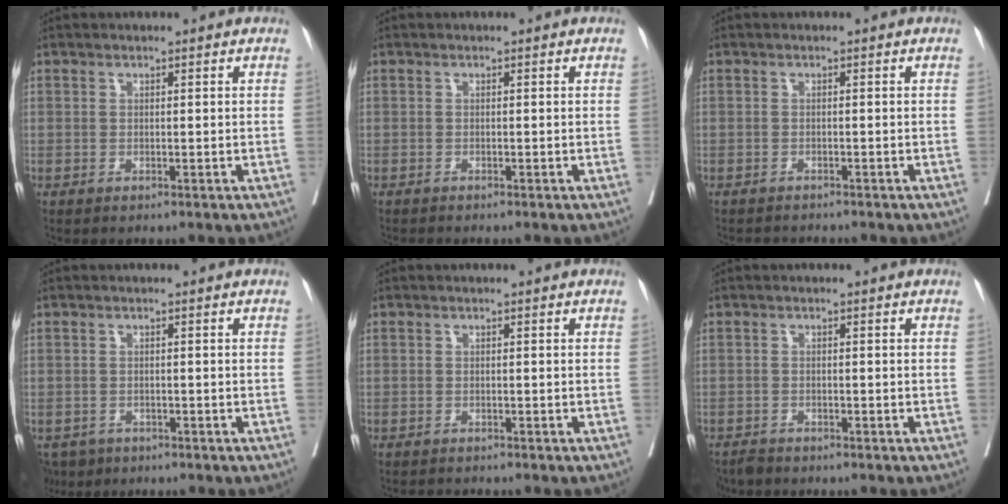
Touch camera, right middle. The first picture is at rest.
{"total": 0.9, "force": [-0.9, -0.2, 0.1], "torque": [-0.002, -0.001, -0.016]}
{"total": 2.2, "force": [-2.2, 0.2, 0.1], "torque": [-0.001, -0.008, -0.034]}
{"total": 3.5, "force": [-2.6, 2.3, 0.4], "torque": [-0.001, 0.000, -0.042]}
{"total": 1.4, "force": [-1.4, 0.0, 0.1], "torque": [-0.003, -0.005, -0.021]}
{"total": 3.0, "force": [-2.8, 0.9, -0.1], "torque": [0.005, -0.007, -0.051]}